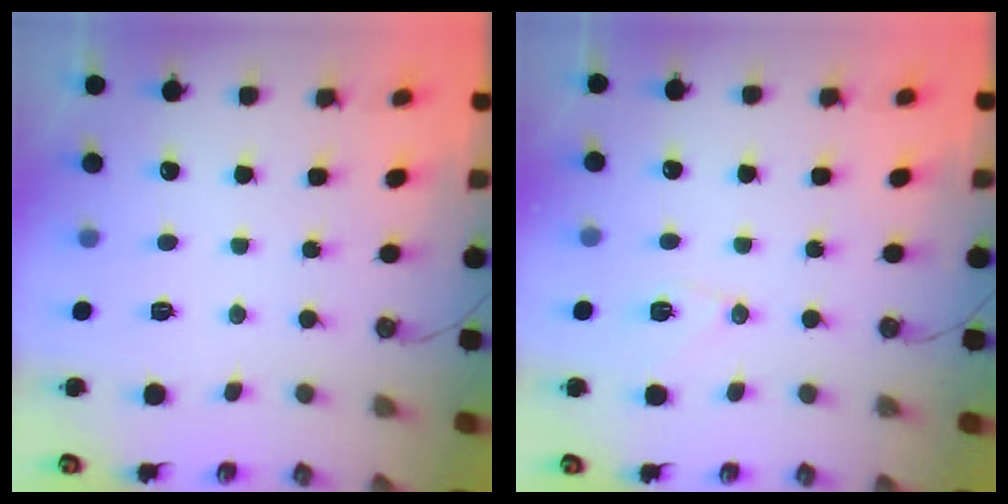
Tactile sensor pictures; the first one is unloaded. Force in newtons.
{"total": 6.8, "press": 6.4, "slide": 2.4}